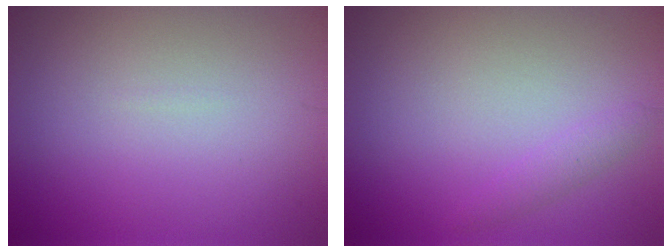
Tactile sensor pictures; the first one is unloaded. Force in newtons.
{"total": 1.1, "press": 1.1, "slide": 0.1}